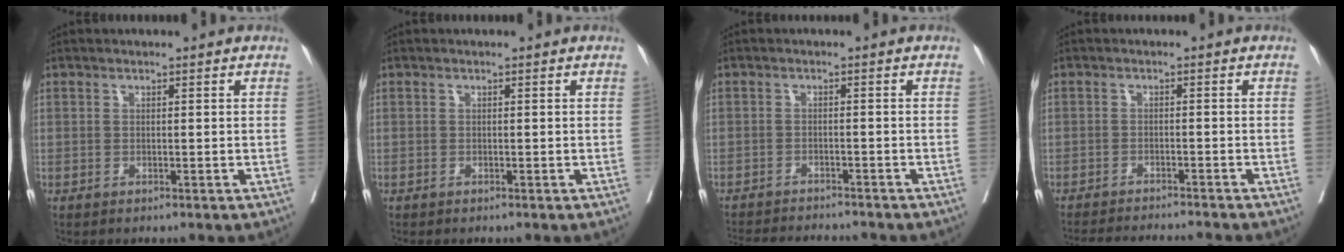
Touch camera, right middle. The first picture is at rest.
{"total": 0.0}
{"total": 10.8, "force": [-10.2, 1.2, 3.2], "torque": [-0.047, -0.006, -0.142]}
{"total": 10.0, "force": [-9.5, -0.2, 3.1], "torque": [-0.036, -0.011, -0.135]}